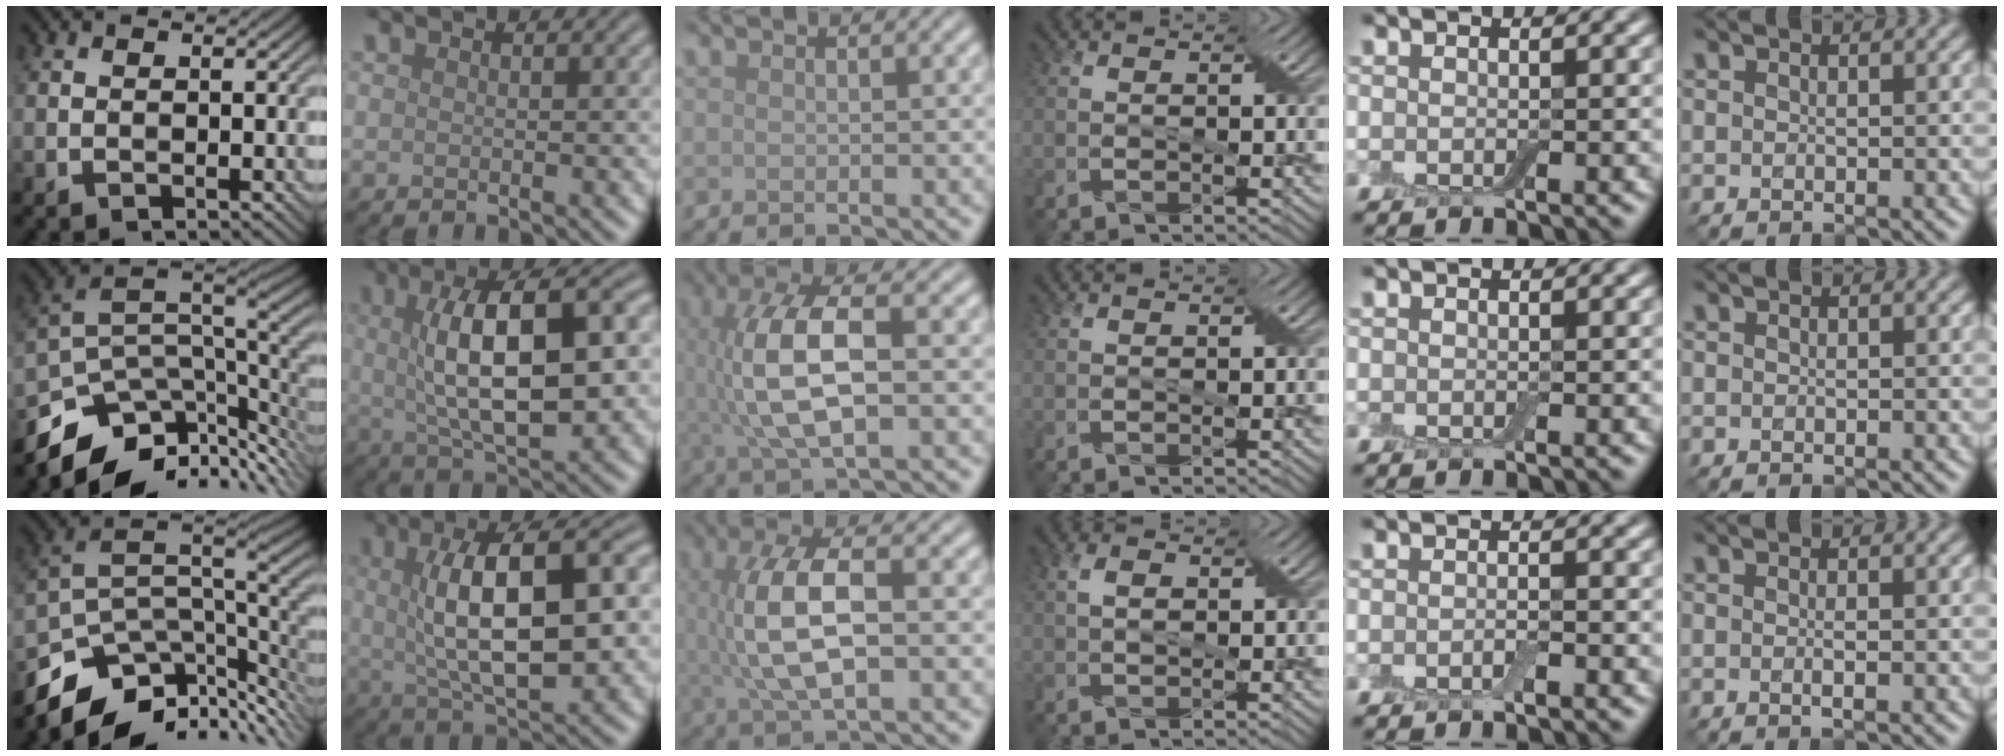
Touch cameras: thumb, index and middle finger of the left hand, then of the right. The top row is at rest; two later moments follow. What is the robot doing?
{"motion": "wrap", "object": "bandage"}